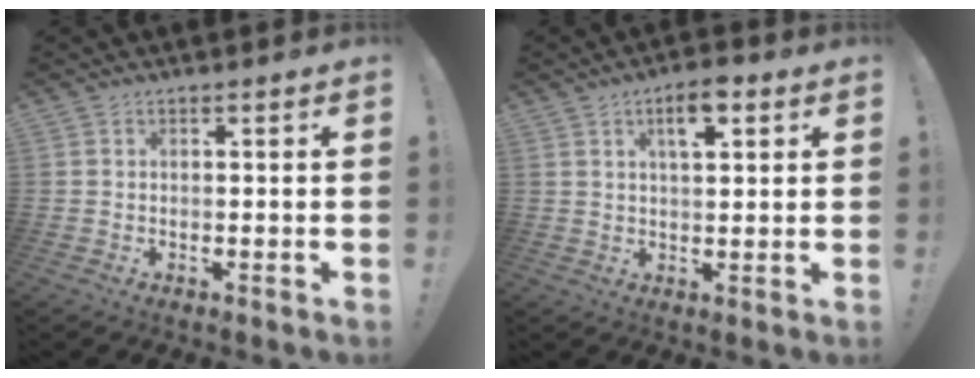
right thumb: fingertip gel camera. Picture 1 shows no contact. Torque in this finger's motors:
{"motor_torque": [0.05, 1.74, 0.43, 0.08, 0.01]}